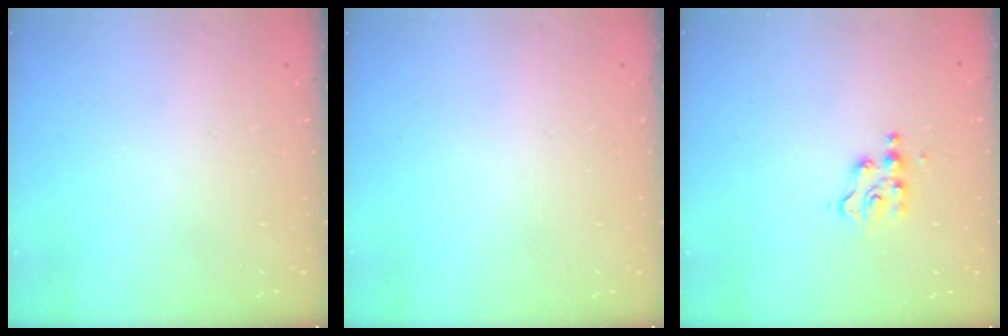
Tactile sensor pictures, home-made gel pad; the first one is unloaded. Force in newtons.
{"total": 0.0}
{"total": 4.0, "press": 4.0, "slide": 0.5}